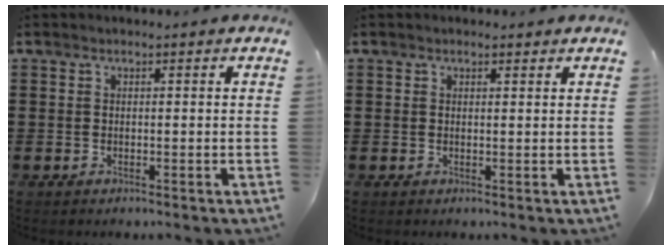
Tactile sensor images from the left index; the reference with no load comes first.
{"total": 0.6, "force": [0.5, 0.3, 0.3], "torque": [-0.008, 0.002, 0.009]}